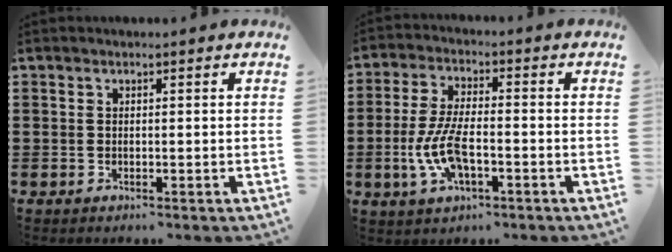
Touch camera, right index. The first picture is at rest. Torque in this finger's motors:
{"motor_torque": [2.14, 0.00, 0.62, 0.21]}